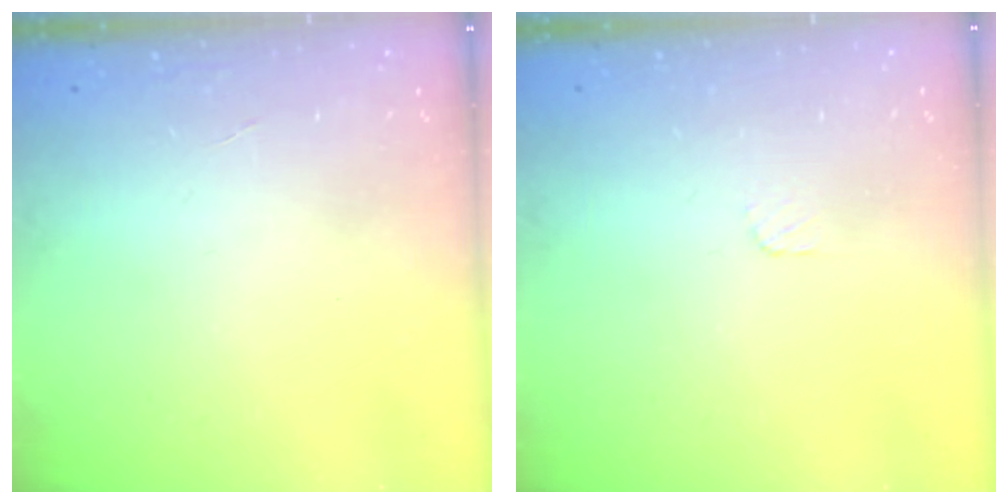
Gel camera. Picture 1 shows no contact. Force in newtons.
{"total": 3.3, "press": 3.3, "slide": 0.4}